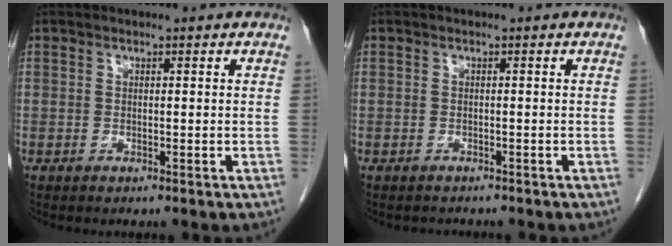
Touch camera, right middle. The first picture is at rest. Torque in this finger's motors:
{"motor_torque": [-1.25, -0.18, -0.70, -0.12]}